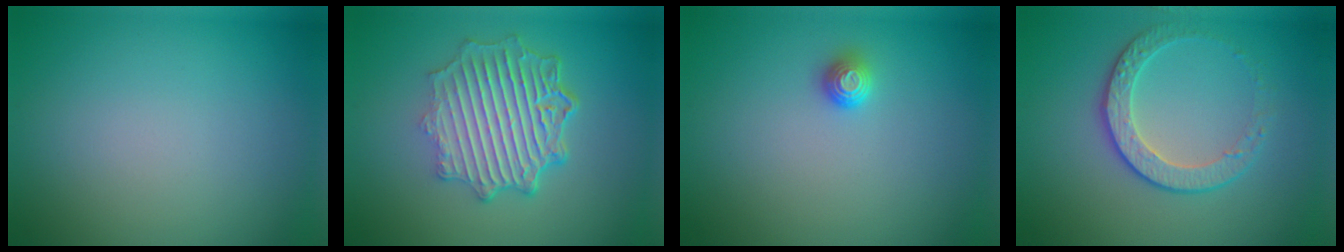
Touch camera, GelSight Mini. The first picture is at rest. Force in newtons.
{"total": 7.1, "press": 5.3, "slide": 4.7}
{"total": 1.2, "press": 1.1, "slide": 0.4}
{"total": 2.8, "press": 2.4, "slide": 1.4}